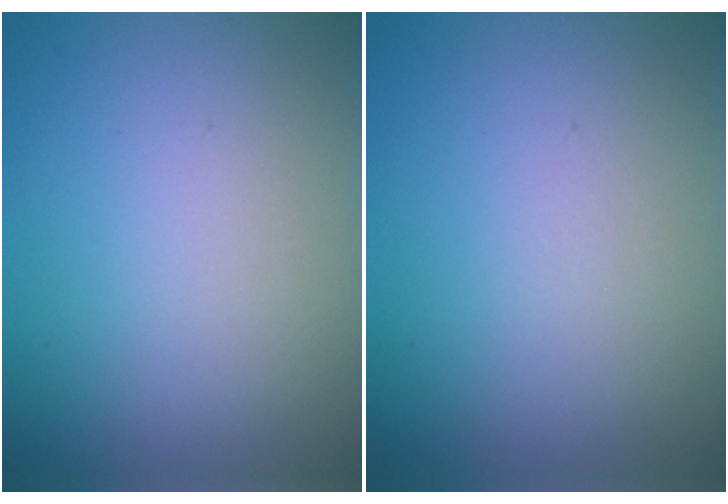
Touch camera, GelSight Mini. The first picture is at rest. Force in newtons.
{"total": 0.0}